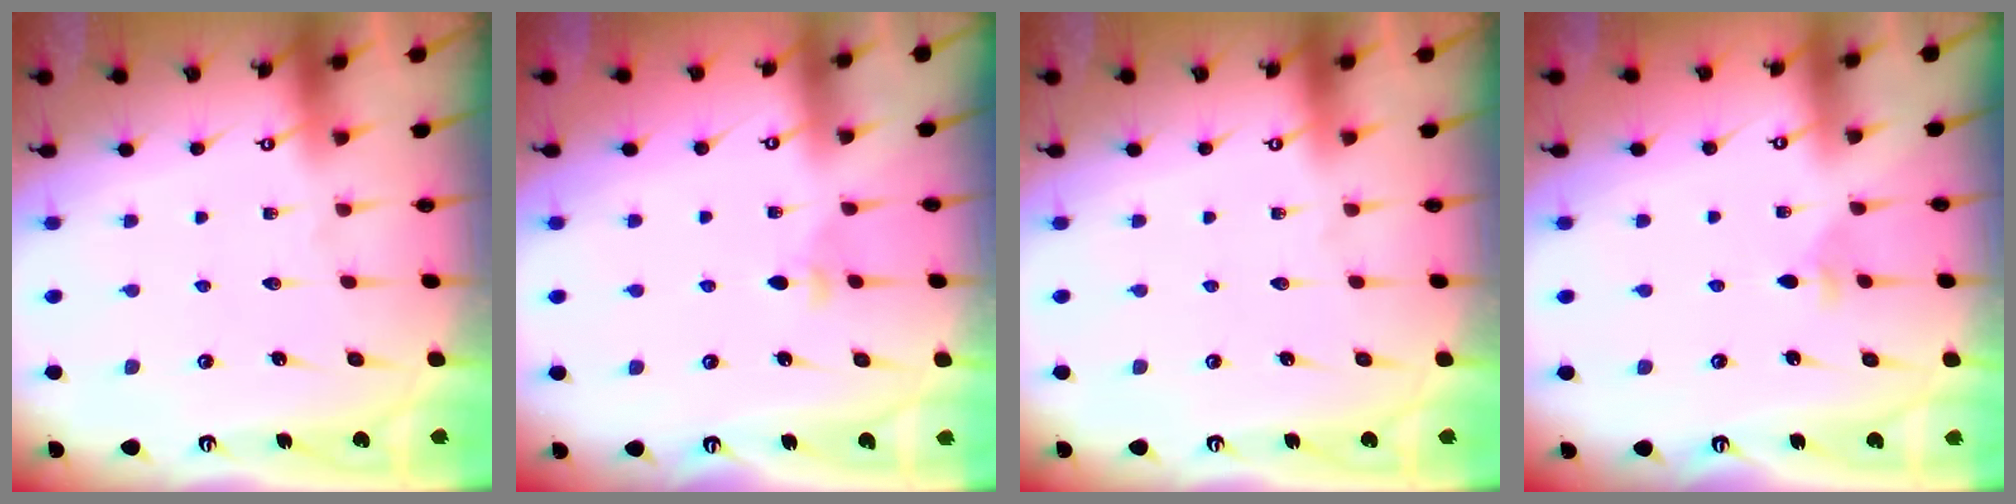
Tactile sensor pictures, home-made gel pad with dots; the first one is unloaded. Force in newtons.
{"total": 2.8, "press": 2.7, "slide": 0.8}
{"total": 0.0}
{"total": 2.9, "press": 2.8, "slide": 0.8}